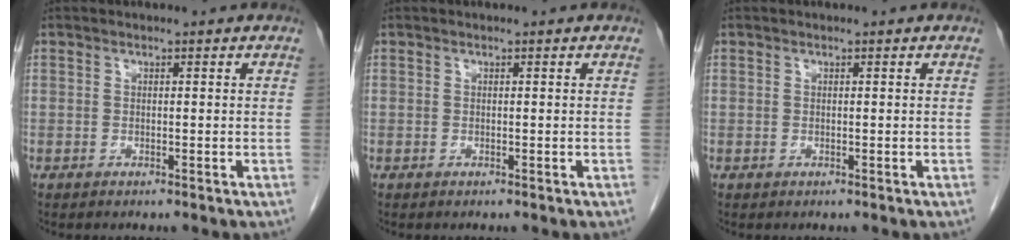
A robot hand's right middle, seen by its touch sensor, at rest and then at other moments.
{"total": 0.0}
{"total": 0.0}